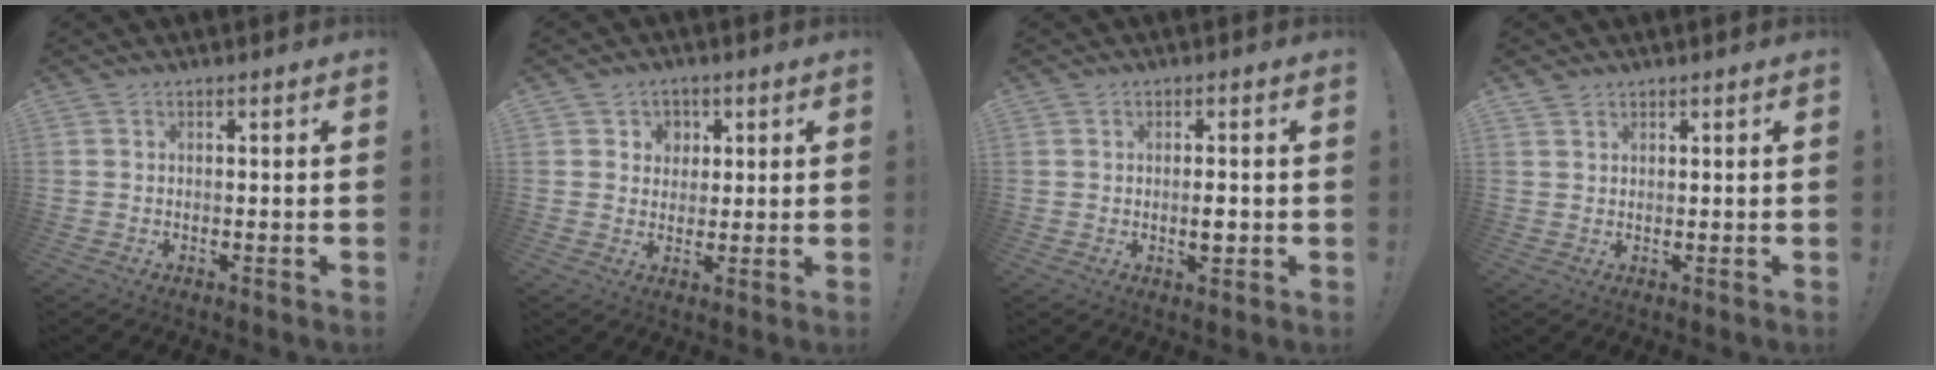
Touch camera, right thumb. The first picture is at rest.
{"total": 4.8, "force": [1.5, 4.6, 0.5], "torque": [-0.008, -0.011, 0.028]}
{"total": 3.8, "force": [-0.5, 2.9, 2.4], "torque": [-0.024, 0.002, -0.011]}
{"total": 2.4, "force": [2.0, 1.4, 0.2], "torque": [0.003, -0.014, 0.035]}